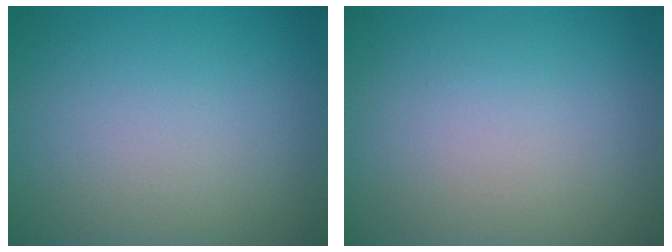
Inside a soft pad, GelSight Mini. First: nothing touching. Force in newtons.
{"total": 0.0}